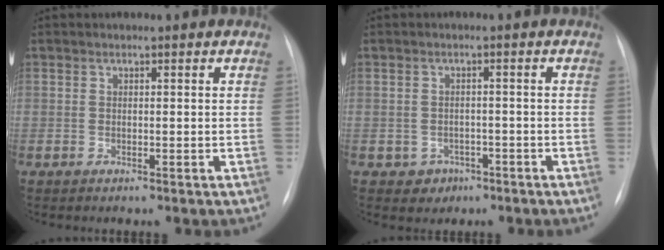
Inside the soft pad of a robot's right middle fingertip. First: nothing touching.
{"total": 2.9, "force": [-1.4, 2.5, 0.3], "torque": [0.001, 0.011, -0.013]}